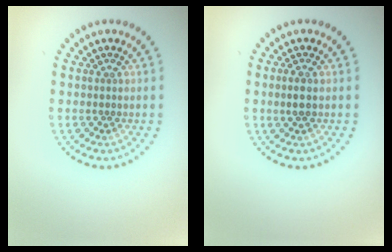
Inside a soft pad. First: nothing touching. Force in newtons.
{"total": 1.5, "press": 1.4, "slide": 0.5}